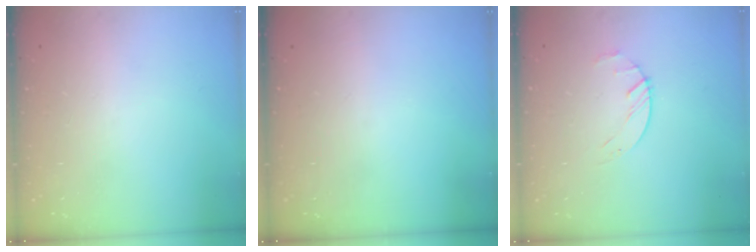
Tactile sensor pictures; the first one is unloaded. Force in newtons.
{"total": 0.0}
{"total": 2.2, "press": 2.2, "slide": 0.4}